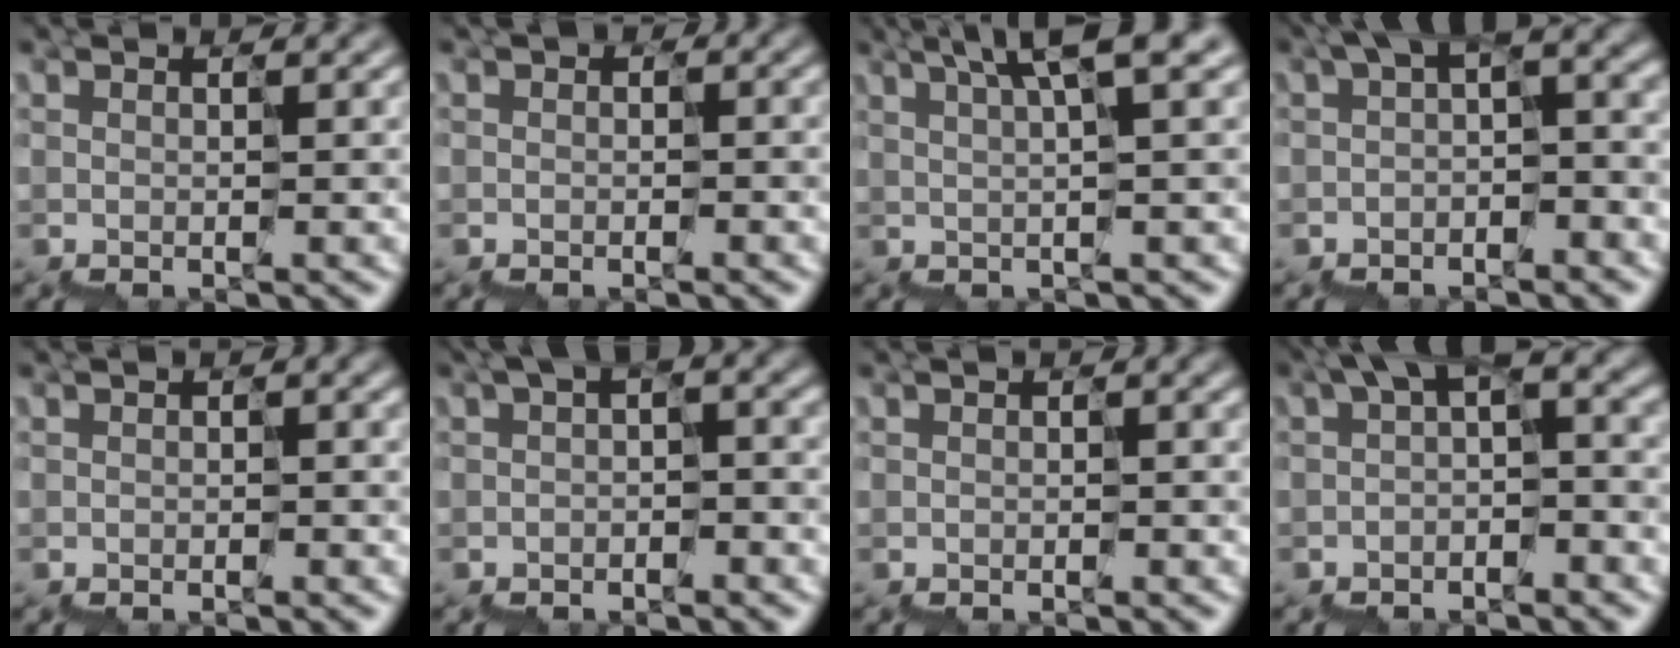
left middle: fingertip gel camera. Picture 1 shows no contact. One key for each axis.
{"total": 0.6, "fx": -0.6, "fy": 0.2, "fz": 0.0, "tx": 0.001, "ty": 0.002, "tz": -0.011}
{"total": 3.4, "fx": 1.9, "fy": 0.2, "fz": 2.8, "tx": -0.049, "ty": 0.013, "tz": 0.032}
{"total": 4.2, "fx": 0.0, "fy": 1.8, "fz": 3.8, "tx": -0.062, "ty": 0.005, "tz": -0.009}
{"total": 1.0, "fx": -0.3, "fy": 0.6, "fz": 0.8, "tx": -0.007, "ty": 0.007, "tz": -0.008}
{"total": 2.6, "fx": -0.4, "fy": 1.1, "fz": 2.4, "tx": -0.043, "ty": 0.006, "tz": -0.014}
{"total": 0.7, "fx": -0.3, "fy": 0.4, "fz": 0.5, "tx": -0.005, "ty": 0.003, "tz": -0.007}
{"total": 4.2, "fx": 0.1, "fy": 1.9, "fz": 3.7, "tx": -0.064, "ty": 0.006, "tz": -0.009}